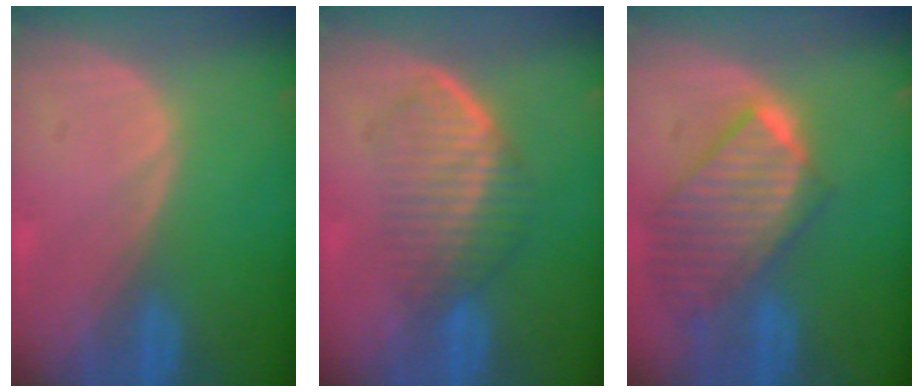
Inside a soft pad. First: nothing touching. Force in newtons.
{"total": 6.9, "press": 6.1, "slide": 3.3}
{"total": 9.9, "press": 8.6, "slide": 4.8}